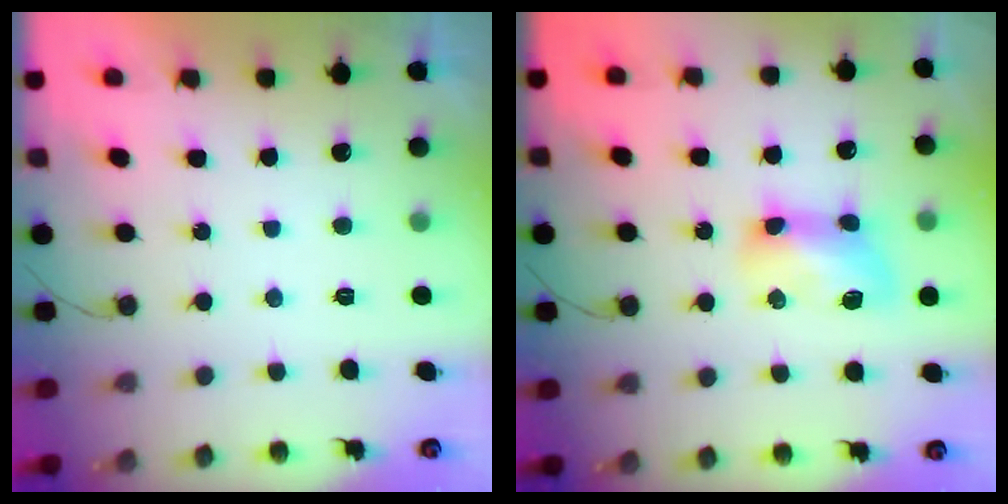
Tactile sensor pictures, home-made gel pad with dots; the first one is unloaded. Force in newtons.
{"total": 10.4, "press": 10.4, "slide": 0.2}